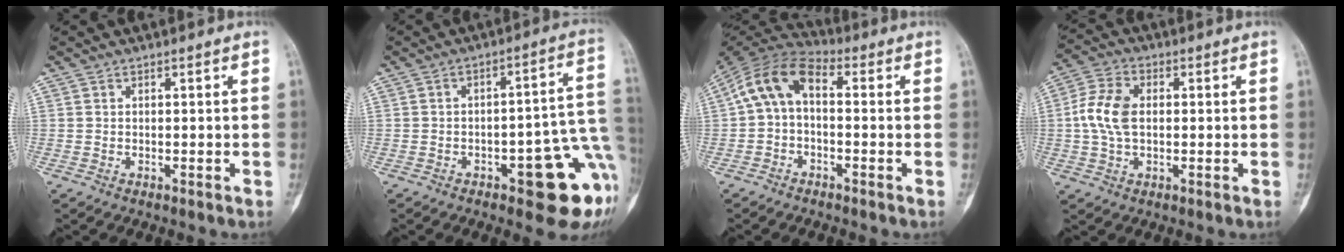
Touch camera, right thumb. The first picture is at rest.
{"total": 15.1, "force": [-5.6, 5.0, 13.2], "torque": [-0.103, 0.038, -0.059]}
{"total": 9.6, "force": [0.2, 5.6, 7.8], "torque": [-0.141, 0.034, -0.013]}
{"total": 8.5, "force": [0.4, 5.3, 6.7], "torque": [-0.142, 0.016, 0.003]}